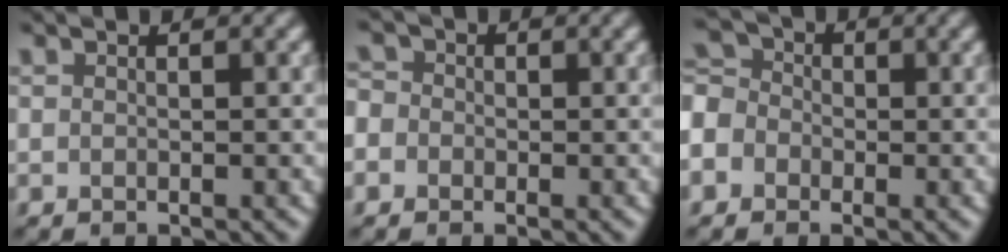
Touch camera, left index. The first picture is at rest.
{"total": 3.0, "force": [0.2, 2.8, 1.1], "torque": [-0.010, 0.026, -0.028]}
{"total": 5.8, "force": [-2.2, 4.9, 2.1], "torque": [-0.061, 0.012, -0.058]}